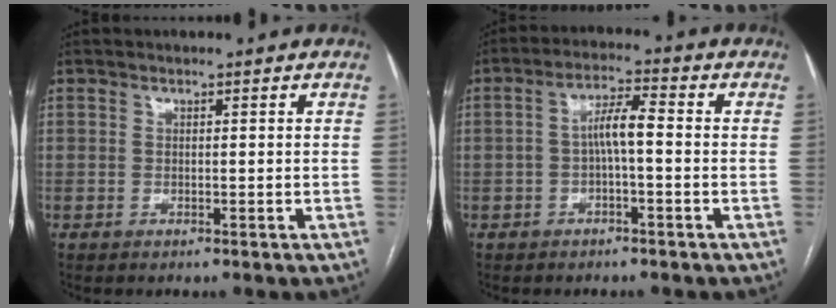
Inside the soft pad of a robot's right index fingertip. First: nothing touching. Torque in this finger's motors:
{"motor_torque": [0.16, -0.05, 0.15, 0.10]}